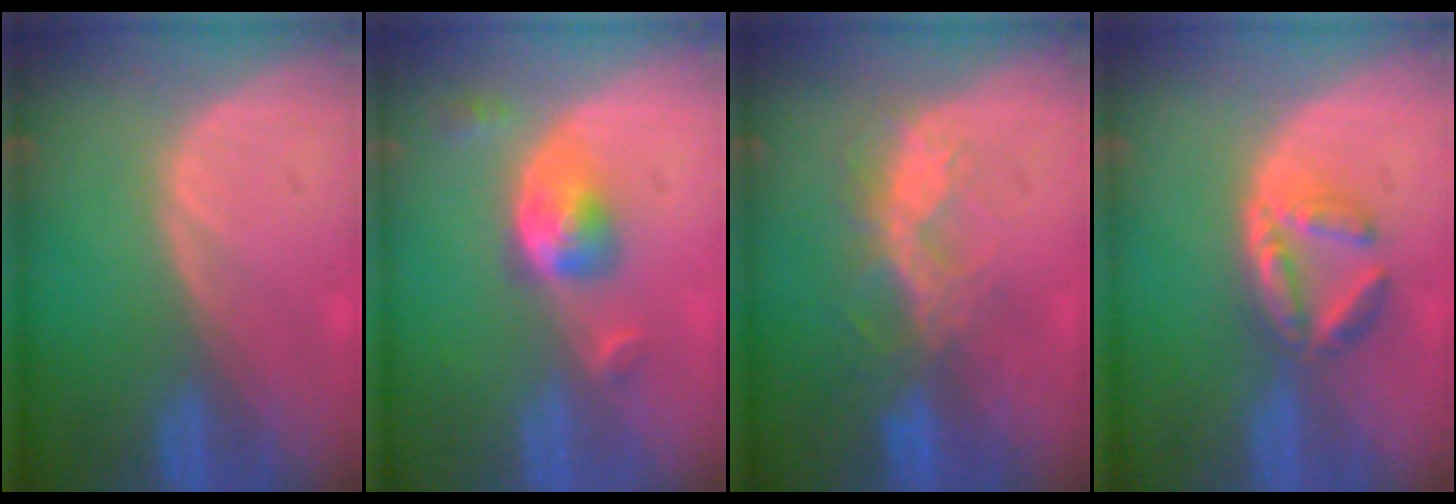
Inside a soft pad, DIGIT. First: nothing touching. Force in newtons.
{"total": 5.5, "press": 5.0, "slide": 2.3}
{"total": 6.4, "press": 6.1, "slide": 2.0}
{"total": 5.3, "press": 5.2, "slide": 0.8}